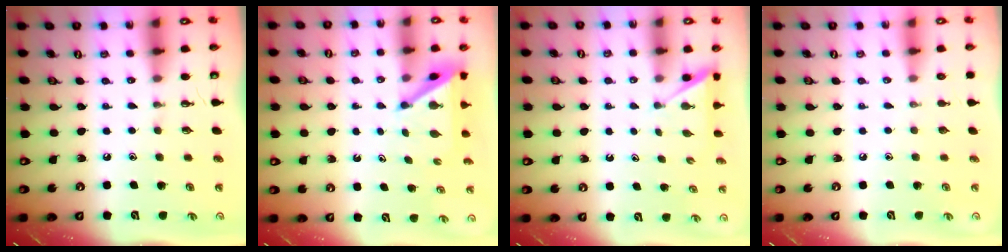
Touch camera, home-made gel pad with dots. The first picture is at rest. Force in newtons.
{"total": 4.9, "press": 4.9, "slide": 0.1}
{"total": 1.9, "press": 1.9, "slide": 0.2}
{"total": 0.0}